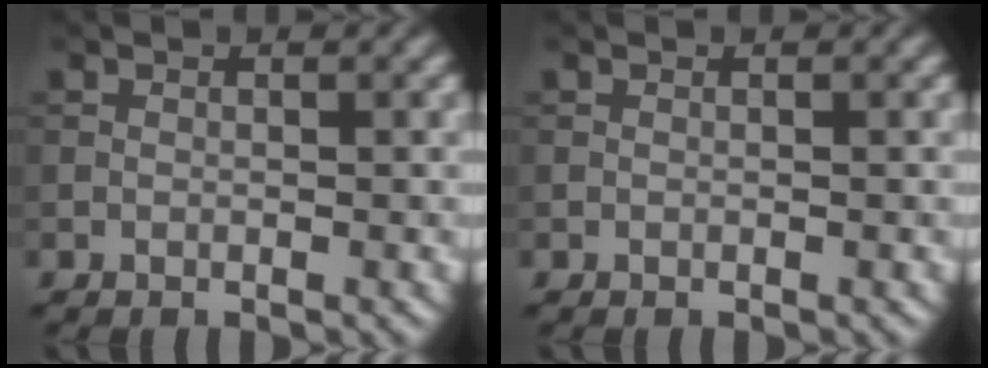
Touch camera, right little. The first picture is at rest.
{"total": 0.0}